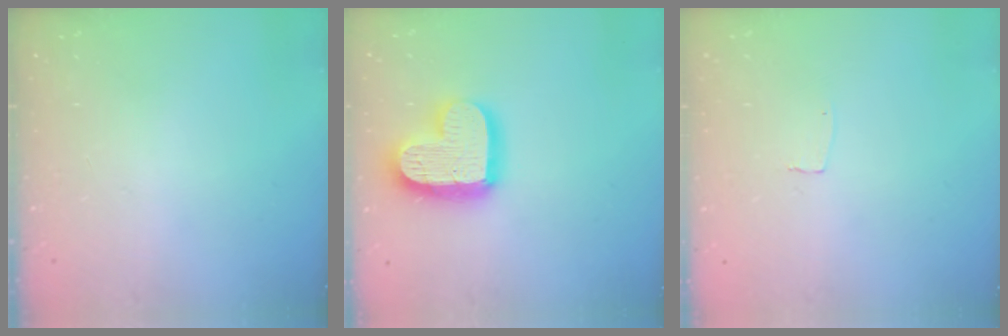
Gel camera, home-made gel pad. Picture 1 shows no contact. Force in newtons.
{"total": 17.0, "press": 17.0, "slide": 1.3}
{"total": 3.0, "press": 3.0, "slide": 0.2}